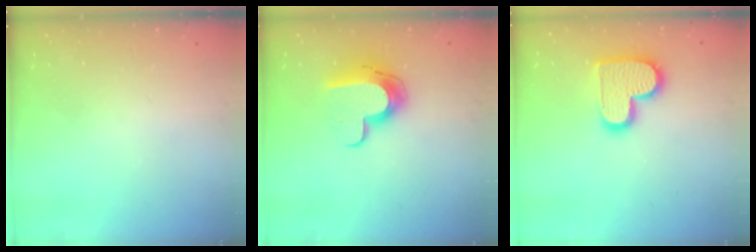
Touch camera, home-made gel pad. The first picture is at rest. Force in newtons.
{"total": 12.1, "press": 12.0, "slide": 0.9}
{"total": 15.1, "press": 15.1, "slide": 1.1}